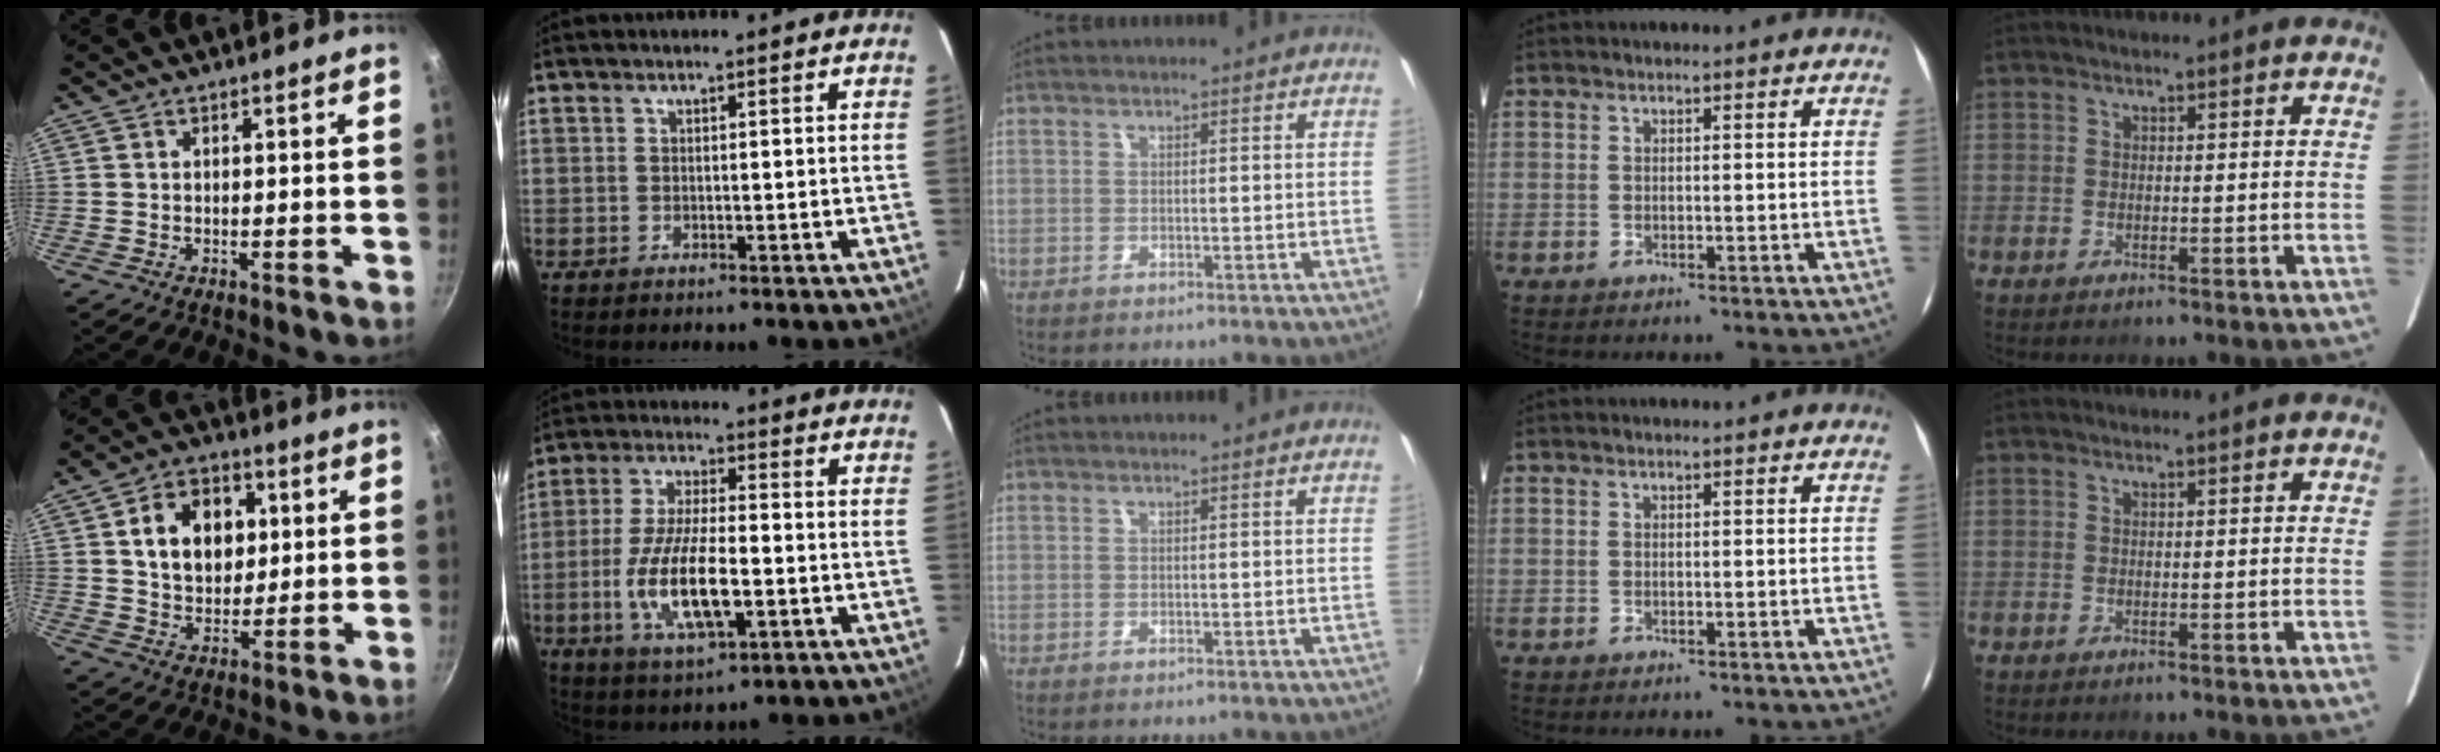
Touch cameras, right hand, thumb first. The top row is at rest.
{"thumb": {"total": 13.1, "force": [2.9, 9.8, 8.3], "torque": [-0.098, 0.000, 0.045]}, "index": {"total": 14.0, "force": [-3.8, 4.7, 12.6], "torque": [-0.259, -0.014, -0.065]}}